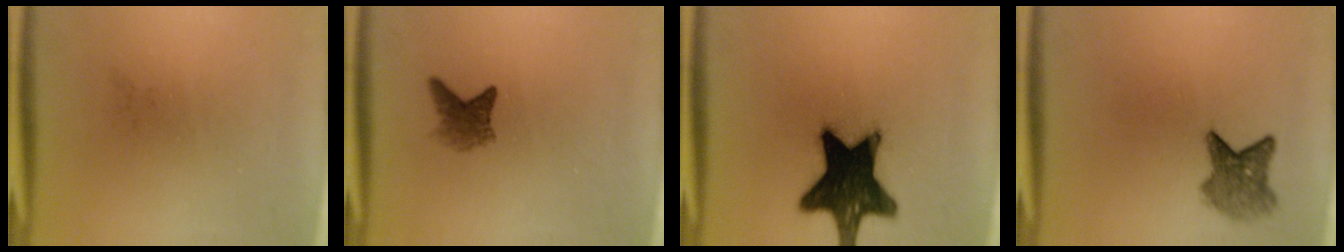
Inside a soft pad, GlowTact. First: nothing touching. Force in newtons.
{"total": 2.7}
{"total": 18.9}
{"total": 4.5}